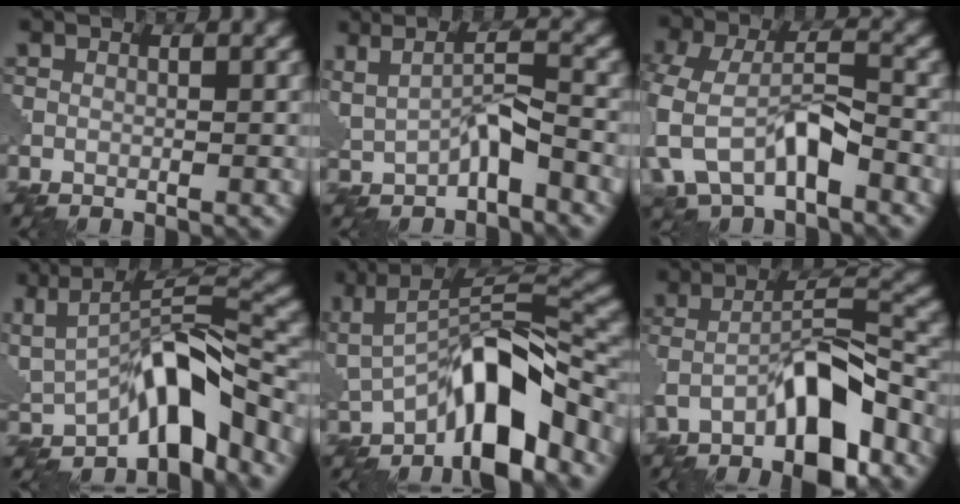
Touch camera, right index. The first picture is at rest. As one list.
[{"total": 3.5, "force": [-0.5, 0.9, 3.4], "torque": [-0.065, -0.003, -0.009]}, {"total": 7.6, "force": [-3.1, 4.1, 5.6], "torque": [-0.130, -0.001, -0.066]}, {"total": 7.8, "force": [-2.9, 2.7, 6.7], "torque": [-0.090, 0.007, -0.054]}, {"total": 8.5, "force": [-3.8, 2.8, 7.1], "torque": [-0.101, 0.014, -0.073]}, {"total": 8.6, "force": [-4.5, 2.5, 6.9], "torque": [-0.116, 0.014, -0.086]}]